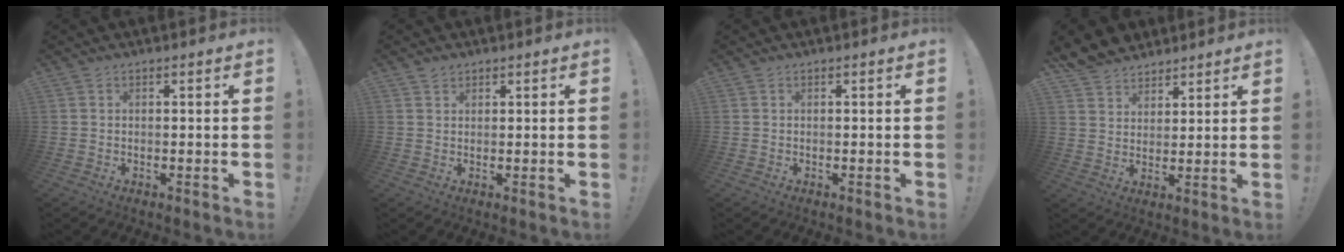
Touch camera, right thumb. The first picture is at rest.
{"total": 1.7, "force": [1.3, 0.9, 0.3], "torque": [0.000, -0.005, 0.024]}
{"total": 0.0}
{"total": 7.2, "force": [5.9, 4.1, 0.5], "torque": [-0.018, -0.047, 0.118]}